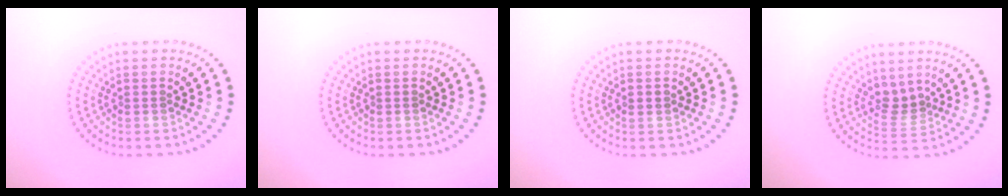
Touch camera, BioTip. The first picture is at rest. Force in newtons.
{"total": 0.0}
{"total": 0.9, "press": 0.9, "slide": 0.2}
{"total": 2.0, "press": 1.5, "slide": 1.3}